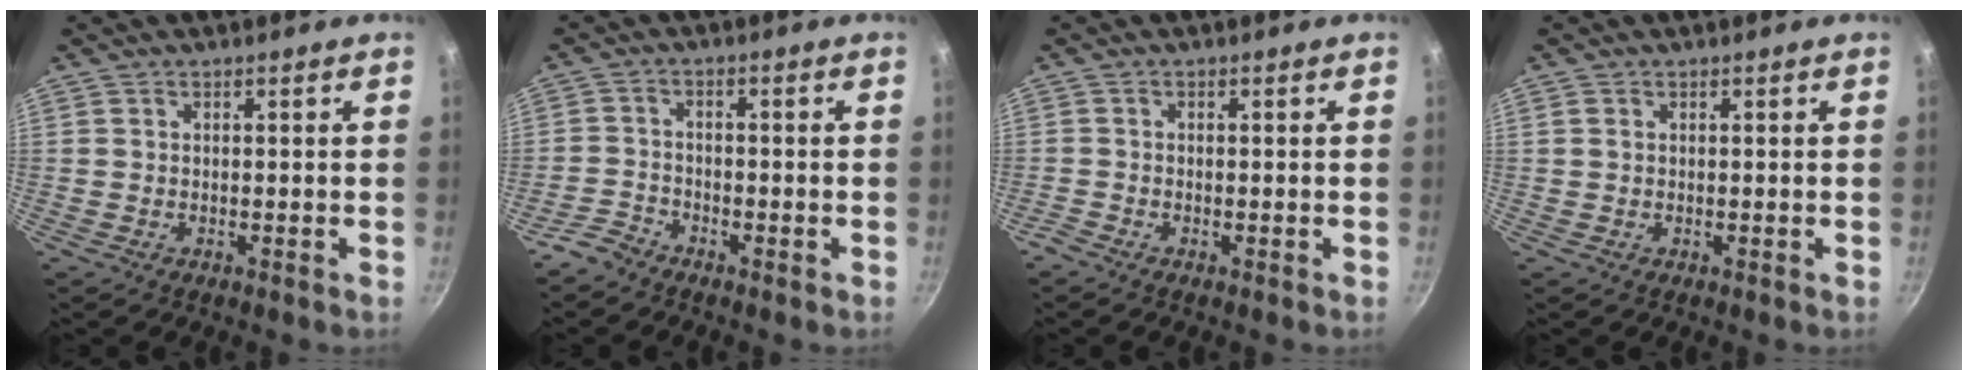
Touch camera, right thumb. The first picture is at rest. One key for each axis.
{"total": 3.3, "fx": -2.9, "fy": 1.4, "fz": 0.7, "tx": -0.014, "ty": 0.024, "tz": -0.062}
{"total": 1.0, "fx": -0.8, "fy": 0.3, "fz": 0.5, "tx": -0.021, "ty": 0.003, "tz": -0.021}
{"total": 0.8, "fx": 0.3, "fy": 0.6, "fz": 0.5, "tx": -0.010, "ty": 0.001, "tz": 0.004}